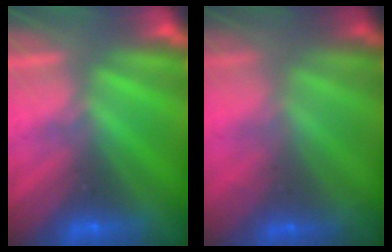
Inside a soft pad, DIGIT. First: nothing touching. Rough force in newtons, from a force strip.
{"total": 1.5}